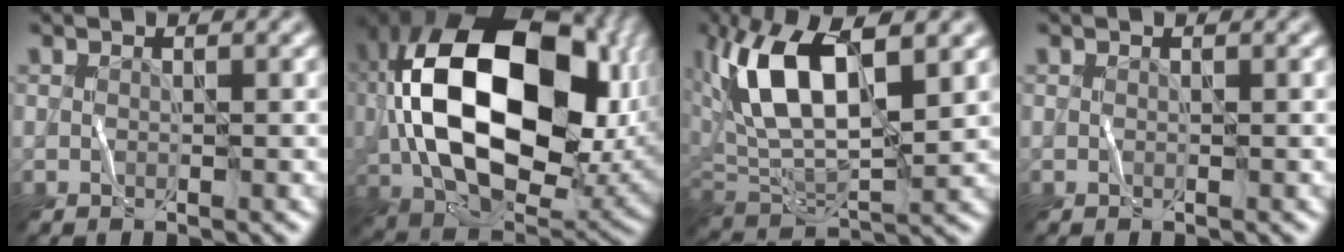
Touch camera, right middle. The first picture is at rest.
{"total": 19.2, "force": [2.0, 12.2, 14.7], "torque": [-0.298, -0.009, 0.047]}
{"total": 10.7, "force": [3.9, 4.7, 8.8], "torque": [-0.170, 0.018, 0.067]}
{"total": 0.0}